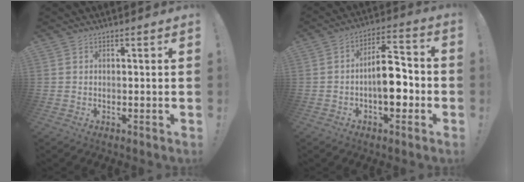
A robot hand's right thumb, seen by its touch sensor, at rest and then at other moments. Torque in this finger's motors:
{"motor_torque": [0.49, 1.13, 1.53, -0.45, 0.12]}